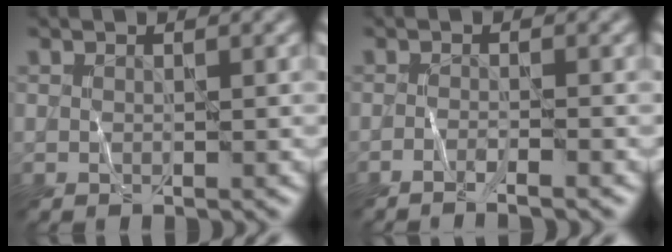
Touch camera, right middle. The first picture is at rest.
{"total": 1.9, "force": [-1.4, 0.1, 1.4], "torque": [-0.025, 0.001, -0.033]}